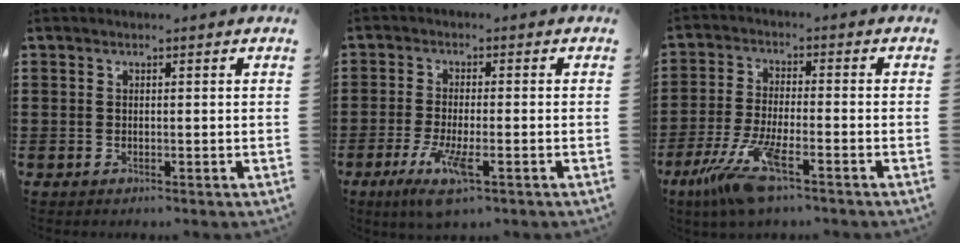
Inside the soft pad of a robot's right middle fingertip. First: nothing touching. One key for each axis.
{"total": 6.2, "fx": -2.9, "fy": 1.3, "fz": 5.3, "tx": -0.109, "ty": -0.014, "tz": -0.051}
{"total": 9.2, "fx": -5.7, "fy": 1.4, "fz": 7.1, "tx": -0.164, "ty": -0.019, "tz": -0.110}